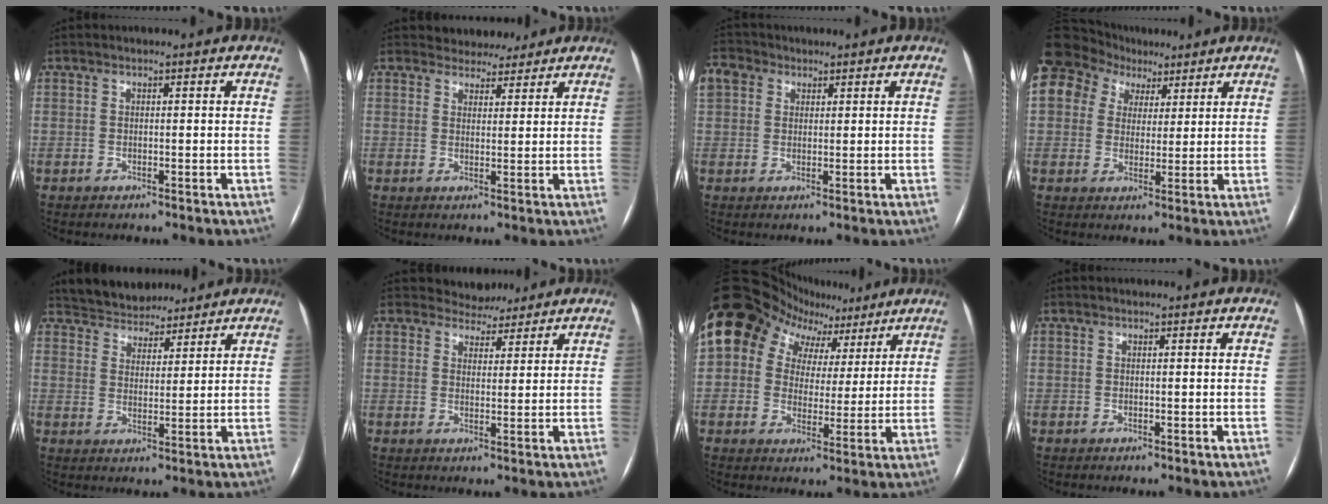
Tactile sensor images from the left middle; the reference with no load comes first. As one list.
[{"total": 4.7, "force": [4.2, 2.0, 0.4], "torque": [0.001, 0.006, 0.057]}, {"total": 7.7, "force": [3.9, 5.6, 3.5], "torque": [-0.096, 0.036, 0.078]}, {"total": 23.5, "force": [11.8, 17.9, 9.7], "torque": [-0.307, 0.109, 0.223]}, {"total": 8.2, "force": [7.5, 3.1, 1.2], "torque": [-0.013, 0.015, 0.118]}, {"total": 4.0, "force": [3.7, 1.7, -0.2], "torque": [0.004, 0.002, 0.052]}, {"total": 19.0, "force": [10.0, 14.4, 7.4], "torque": [-0.165, 0.088, 0.160]}, {"total": 0.0}]